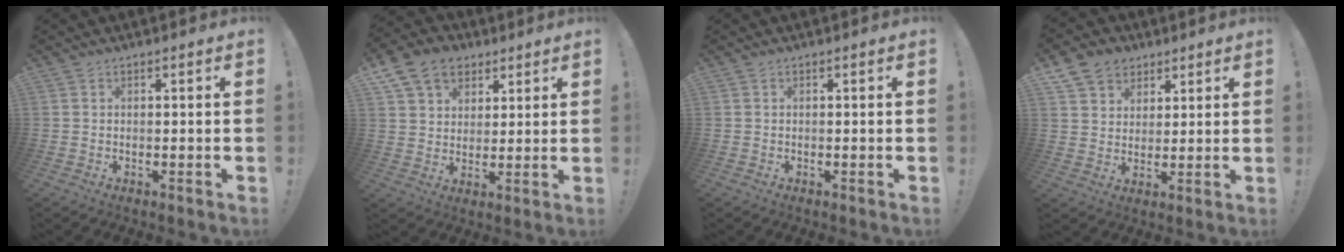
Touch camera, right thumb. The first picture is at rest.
{"total": 12.6, "force": [6.6, 9.6, 4.8], "torque": [-0.072, -0.034, 0.131]}
{"total": 0.0}
{"total": 9.0, "force": [5.5, 6.9, 2.0], "torque": [-0.029, -0.034, 0.110]}